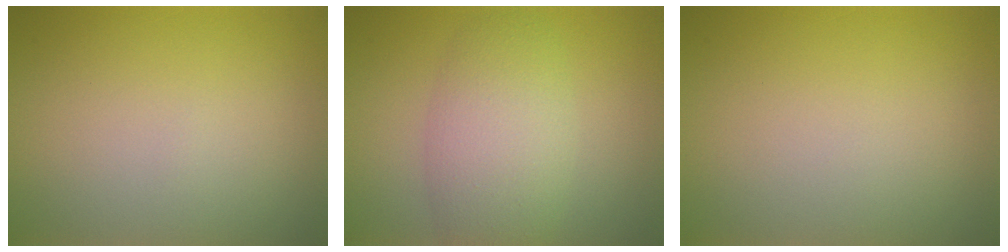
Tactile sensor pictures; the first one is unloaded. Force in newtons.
{"total": 5.5, "press": 5.5, "slide": 0.4}
{"total": 0.0}